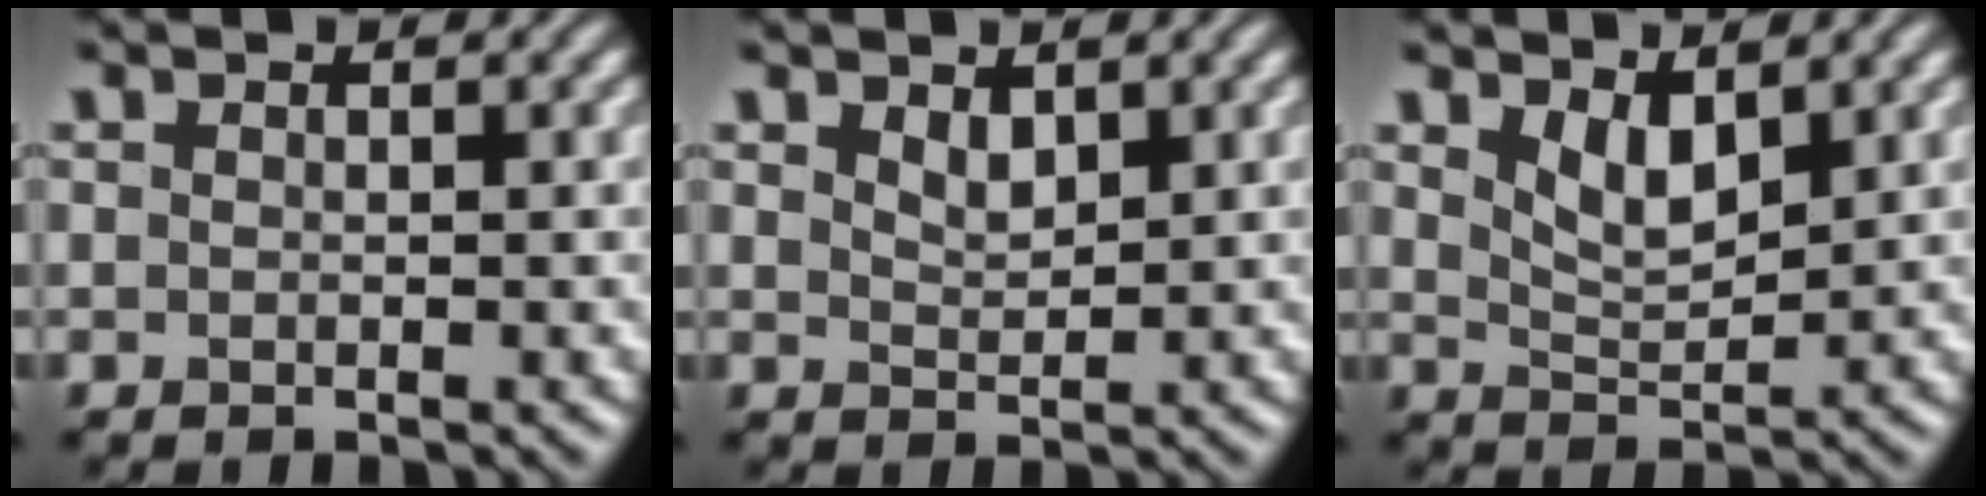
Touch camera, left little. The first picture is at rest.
{"total": 1.6, "force": [1.1, 0.7, 0.9], "torque": [-0.019, -0.003, 0.025]}
{"total": 2.8, "force": [1.7, 1.1, 1.9], "torque": [-0.041, -0.010, 0.036]}